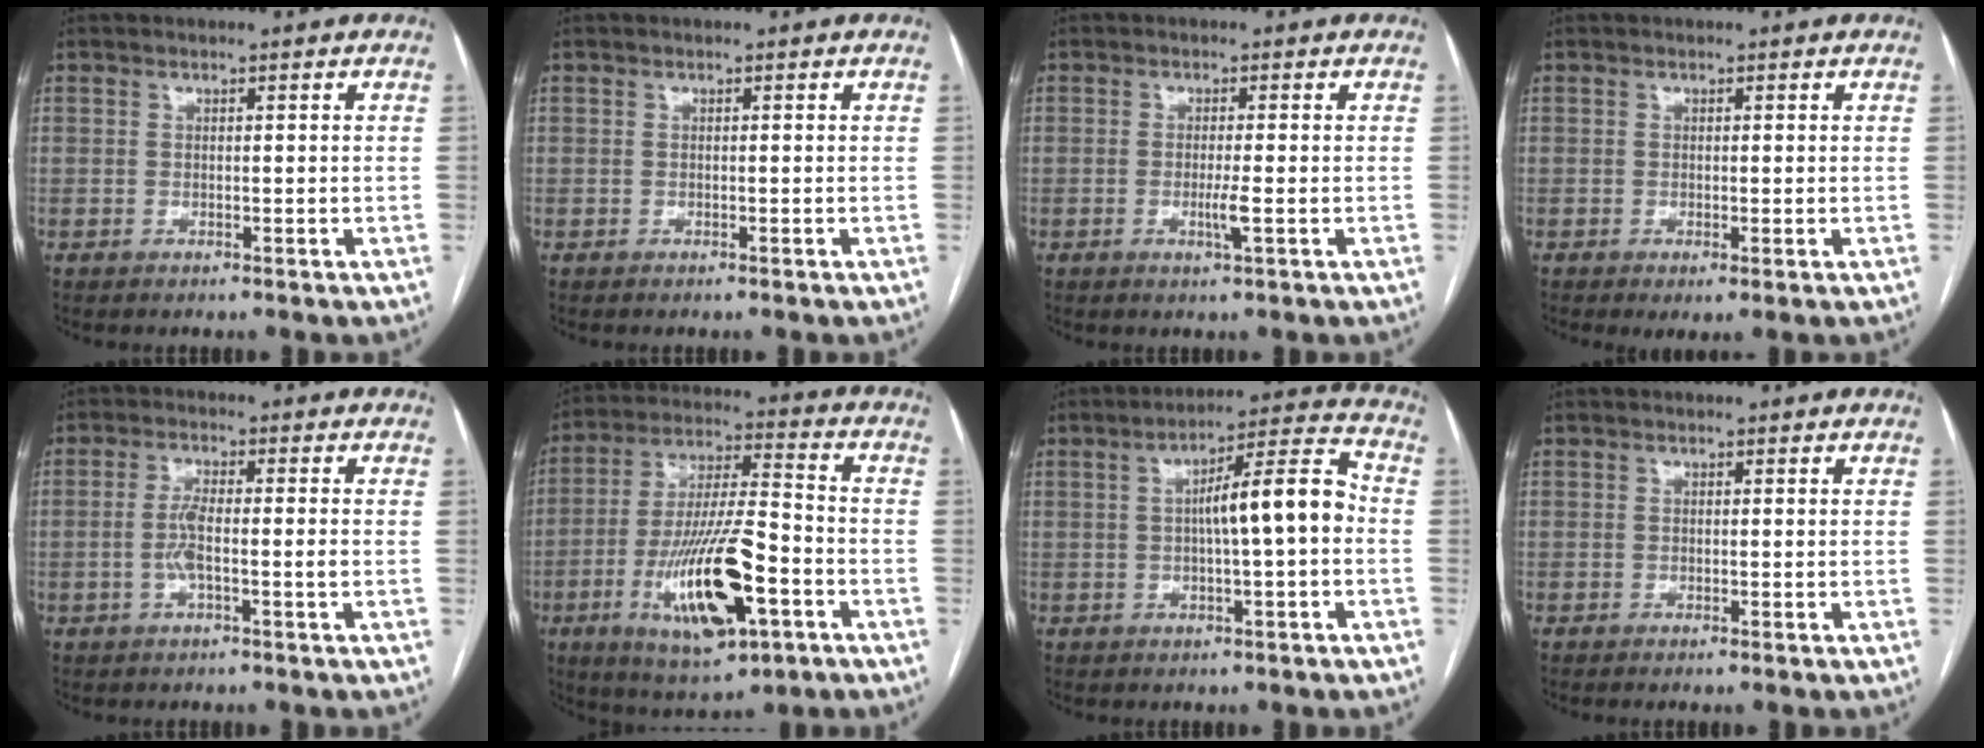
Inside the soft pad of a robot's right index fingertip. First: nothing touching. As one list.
[{"total": 0.0}, {"total": 2.5, "force": [-0.6, -0.1, 2.4], "torque": [-0.047, -0.006, -0.010]}, {"total": 1.9, "force": [-0.5, 0.3, 1.8], "torque": [-0.026, -0.007, -0.004]}, {"total": 4.3, "force": [-1.0, 0.4, 4.1], "torque": [-0.088, 0.006, -0.019]}, {"total": 18.0, "force": [-6.5, 4.3, 16.3], "torque": [-0.318, -0.012, -0.103]}, {"total": 10.1, "force": [-0.3, 1.0, 10.0], "torque": [-0.154, 0.028, -0.007]}, {"total": 0.6, "force": [-0.4, -0.1, 0.5], "torque": [-0.011, 0.000, -0.006]}]